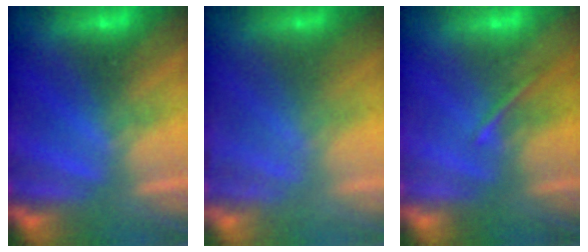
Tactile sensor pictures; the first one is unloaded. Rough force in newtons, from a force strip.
{"total": 2.5}
{"total": 1.4}